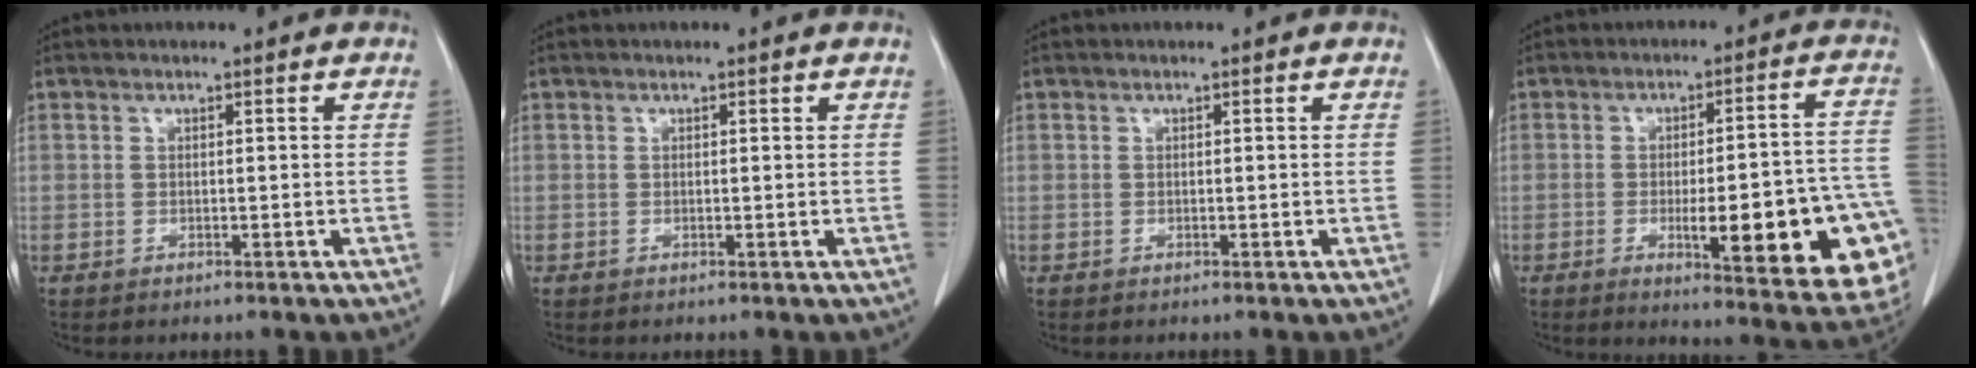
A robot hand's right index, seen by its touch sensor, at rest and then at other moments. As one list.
[{"total": 0.0}, {"total": 0.0}, {"total": 20.3, "force": [-6.0, 3.6, 19.1], "torque": [-0.149, 0.015, -0.059]}]